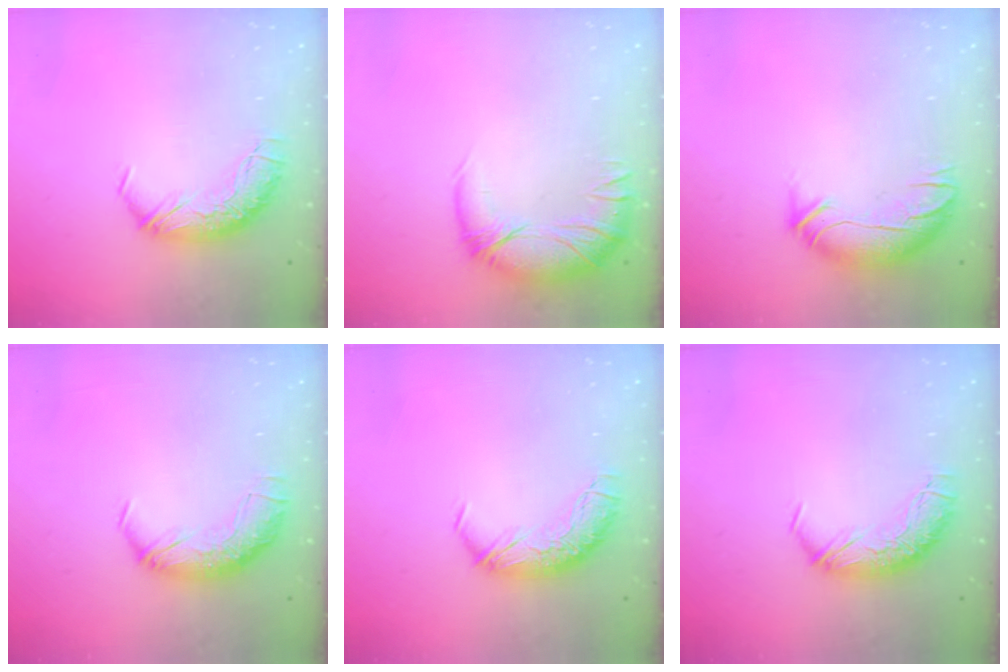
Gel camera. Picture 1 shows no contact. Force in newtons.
{"total": 3.1, "press": 1.0, "slide": 2.9}
{"total": 3.6, "press": 2.4, "slide": 2.7}
{"total": 1.7, "press": 0.7, "slide": 1.6}
{"total": 0.0}
{"total": 0.0}